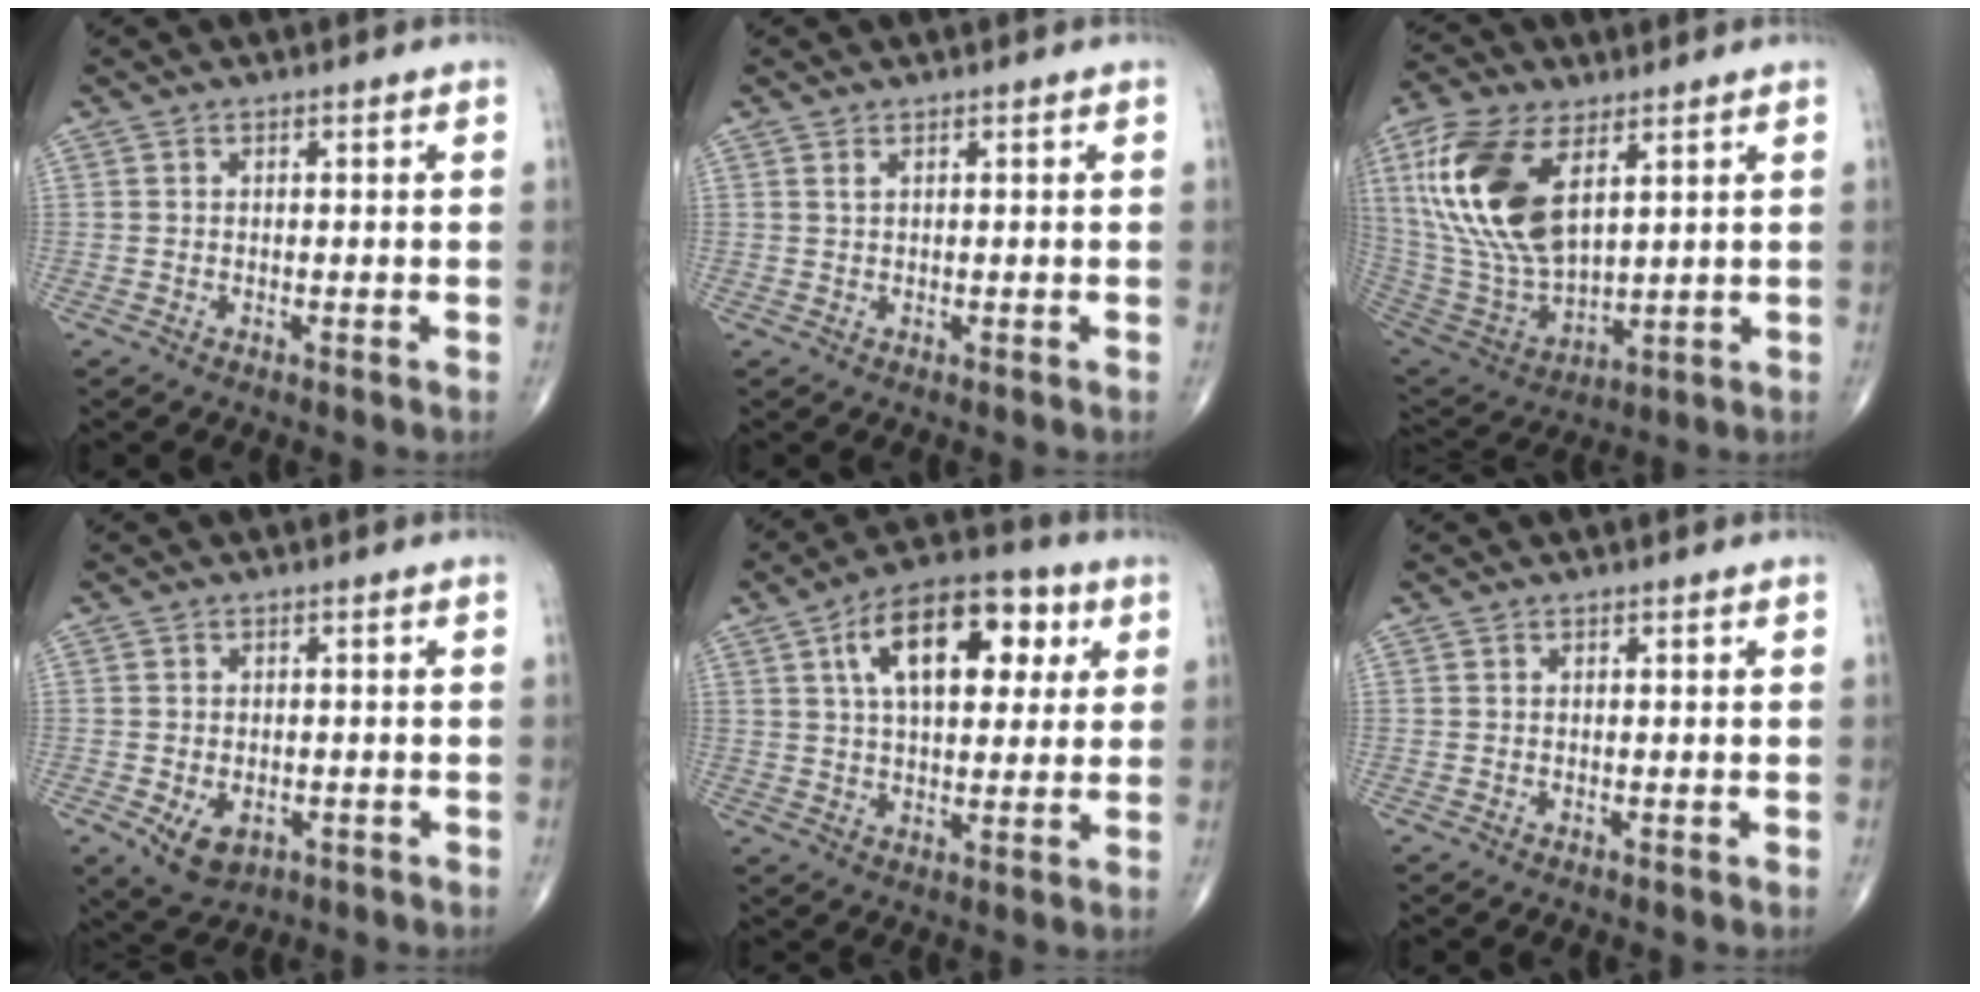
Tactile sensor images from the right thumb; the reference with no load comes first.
{"total": 0.6, "force": [0.4, 0.1, 0.4], "torque": [-0.011, 0.002, 0.010]}
{"total": 21.2, "force": [7.5, 10.8, 16.7], "torque": [-0.343, -0.029, 0.147]}
{"total": 5.9, "force": [-2.0, 3.9, 3.9], "torque": [-0.058, 0.000, -0.020]}
{"total": 16.9, "force": [5.7, 8.8, 13.3], "torque": [-0.177, 0.006, 0.085]}
{"total": 0.0}